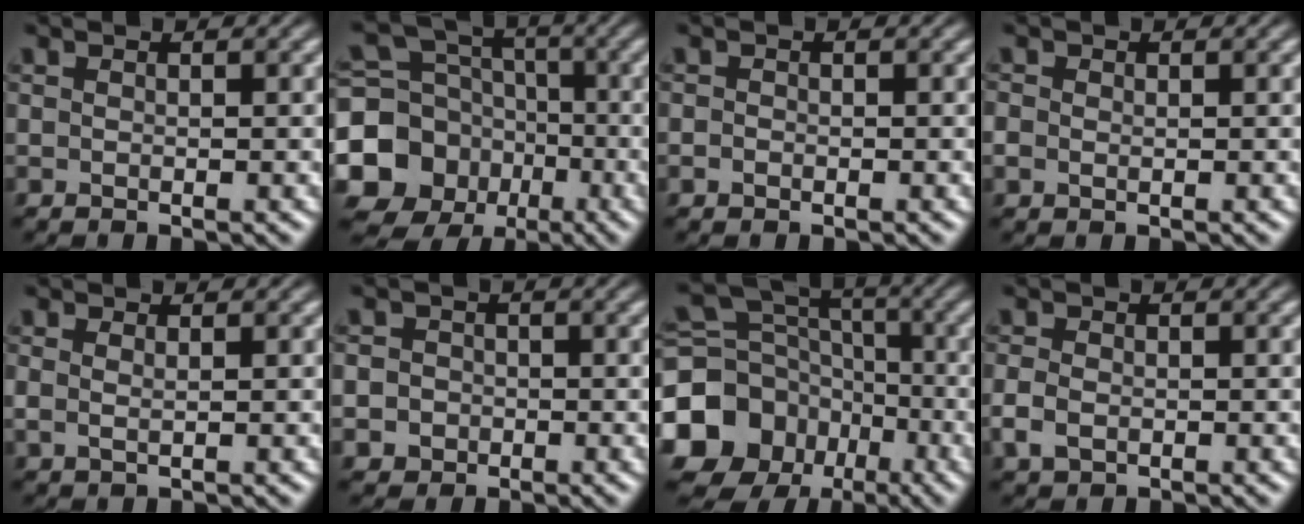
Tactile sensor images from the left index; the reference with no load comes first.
{"total": 11.7, "force": [-4.3, 10.2, 3.7], "torque": [-0.091, -0.031, -0.105]}
{"total": 0.6, "force": [-0.5, 0.2, -0.1], "torque": [0.005, -0.007, -0.011]}
{"total": 0.7, "force": [-0.3, 0.7, 0.1], "torque": [0.000, -0.006, -0.004]}
{"total": 0.8, "force": [0.2, 0.3, 0.7], "torque": [-0.012, -0.009, 0.011]}
{"total": 3.0, "force": [-1.2, 2.7, 0.5], "torque": [0.011, -0.002, -0.033]}
{"total": 14.1, "force": [-6.7, 11.4, 4.9], "torque": [-0.139, -0.027, -0.130]}
{"total": 2.0, "force": [-0.9, 1.4, 1.2], "torque": [-0.024, -0.009, -0.019]}